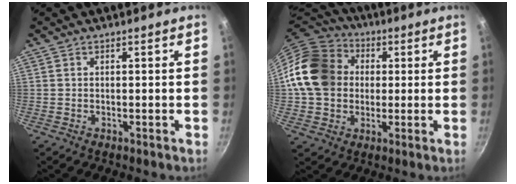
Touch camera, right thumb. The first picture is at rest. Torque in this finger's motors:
{"motor_torque": [1.53, 3.01, 1.28, -0.37, 0.44]}